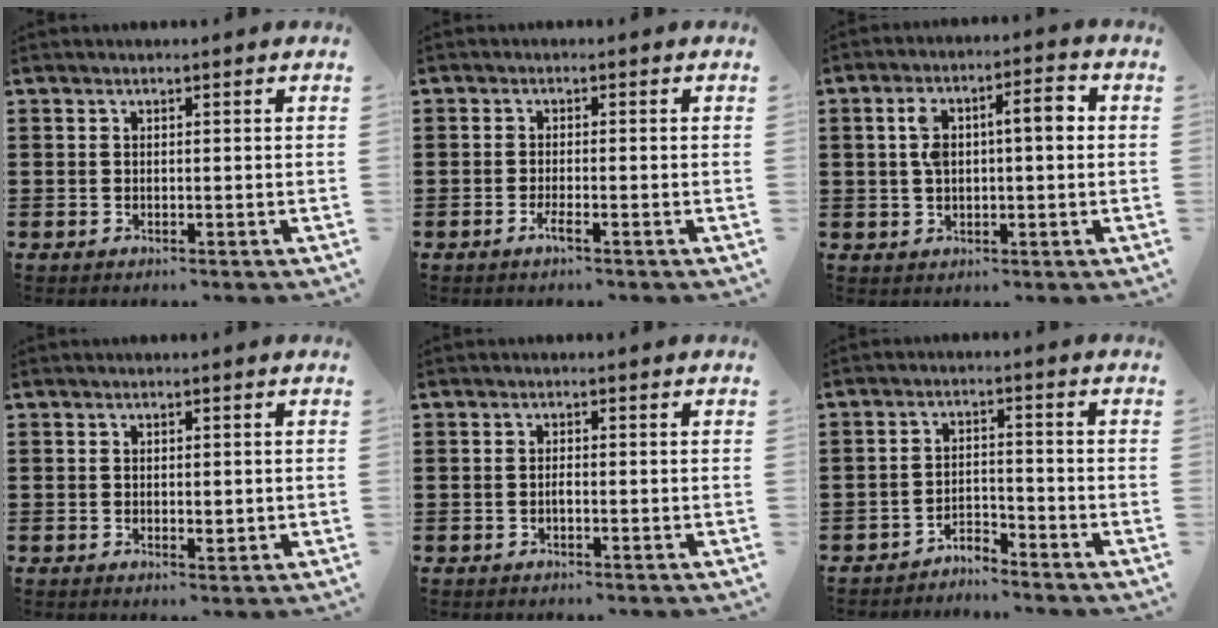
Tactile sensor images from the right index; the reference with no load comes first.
{"total": 1.8, "force": [-1.1, 0.2, 1.4], "torque": [-0.031, -0.004, -0.022]}
{"total": 6.6, "force": [0.8, 2.6, 6.0], "torque": [-0.117, 0.014, 0.010]}
{"total": 1.0, "force": [0.0, 0.6, 0.8], "torque": [-0.014, 0.005, 0.000]}
{"total": 0.9, "force": [-0.4, 0.0, 0.9], "torque": [-0.019, -0.007, -0.004]}
{"total": 3.2, "force": [-3.2, 0.2, -0.1], "torque": [-0.006, 0.003, -0.067]}